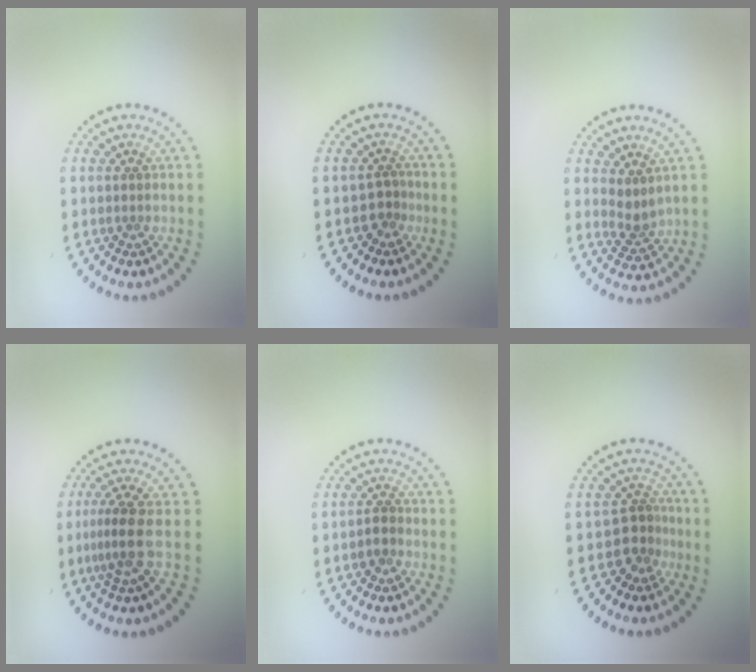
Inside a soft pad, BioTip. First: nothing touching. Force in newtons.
{"total": 1.3, "press": 1.0, "slide": 0.9}
{"total": 2.1, "press": 1.6, "slide": 1.4}
{"total": 2.8, "press": 2.1, "slide": 1.9}
{"total": 1.0, "press": 0.8, "slide": 0.7}
{"total": 2.4, "press": 1.8, "slide": 1.6}